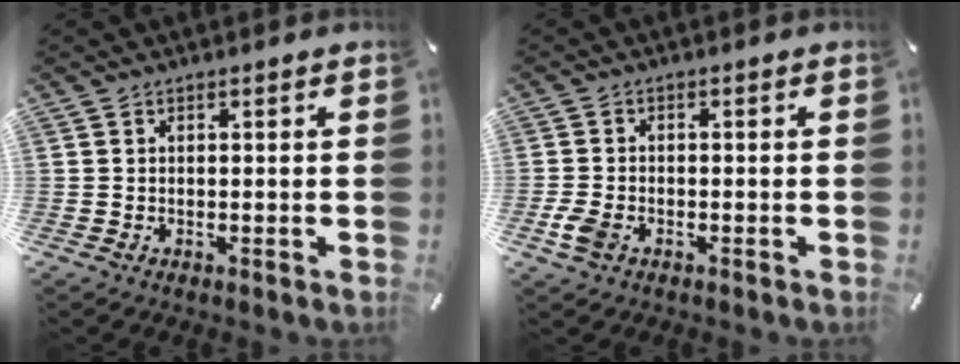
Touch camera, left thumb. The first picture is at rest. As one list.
[{"total": 4.1, "force": [-1.8, 2.5, 2.7], "torque": [-0.070, -0.002, -0.036]}]